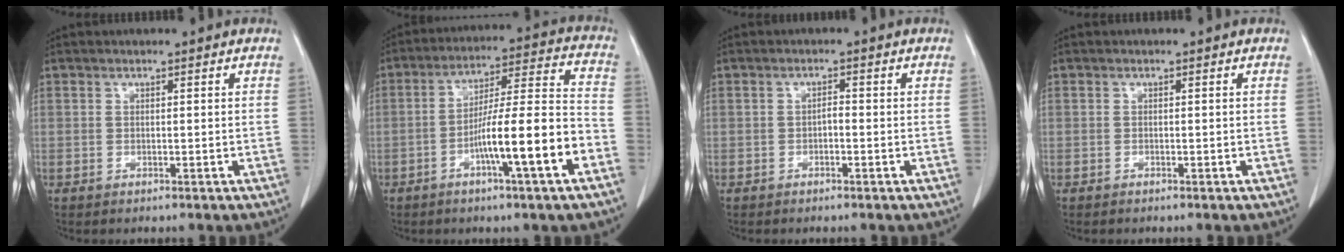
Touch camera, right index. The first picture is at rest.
{"total": 14.2, "force": [-5.4, 0.0, 13.1], "torque": [-0.215, 0.008, -0.090]}
{"total": 1.4, "force": [-0.2, 0.5, 1.3], "torque": [-0.016, 0.004, -0.005]}
{"total": 0.0}